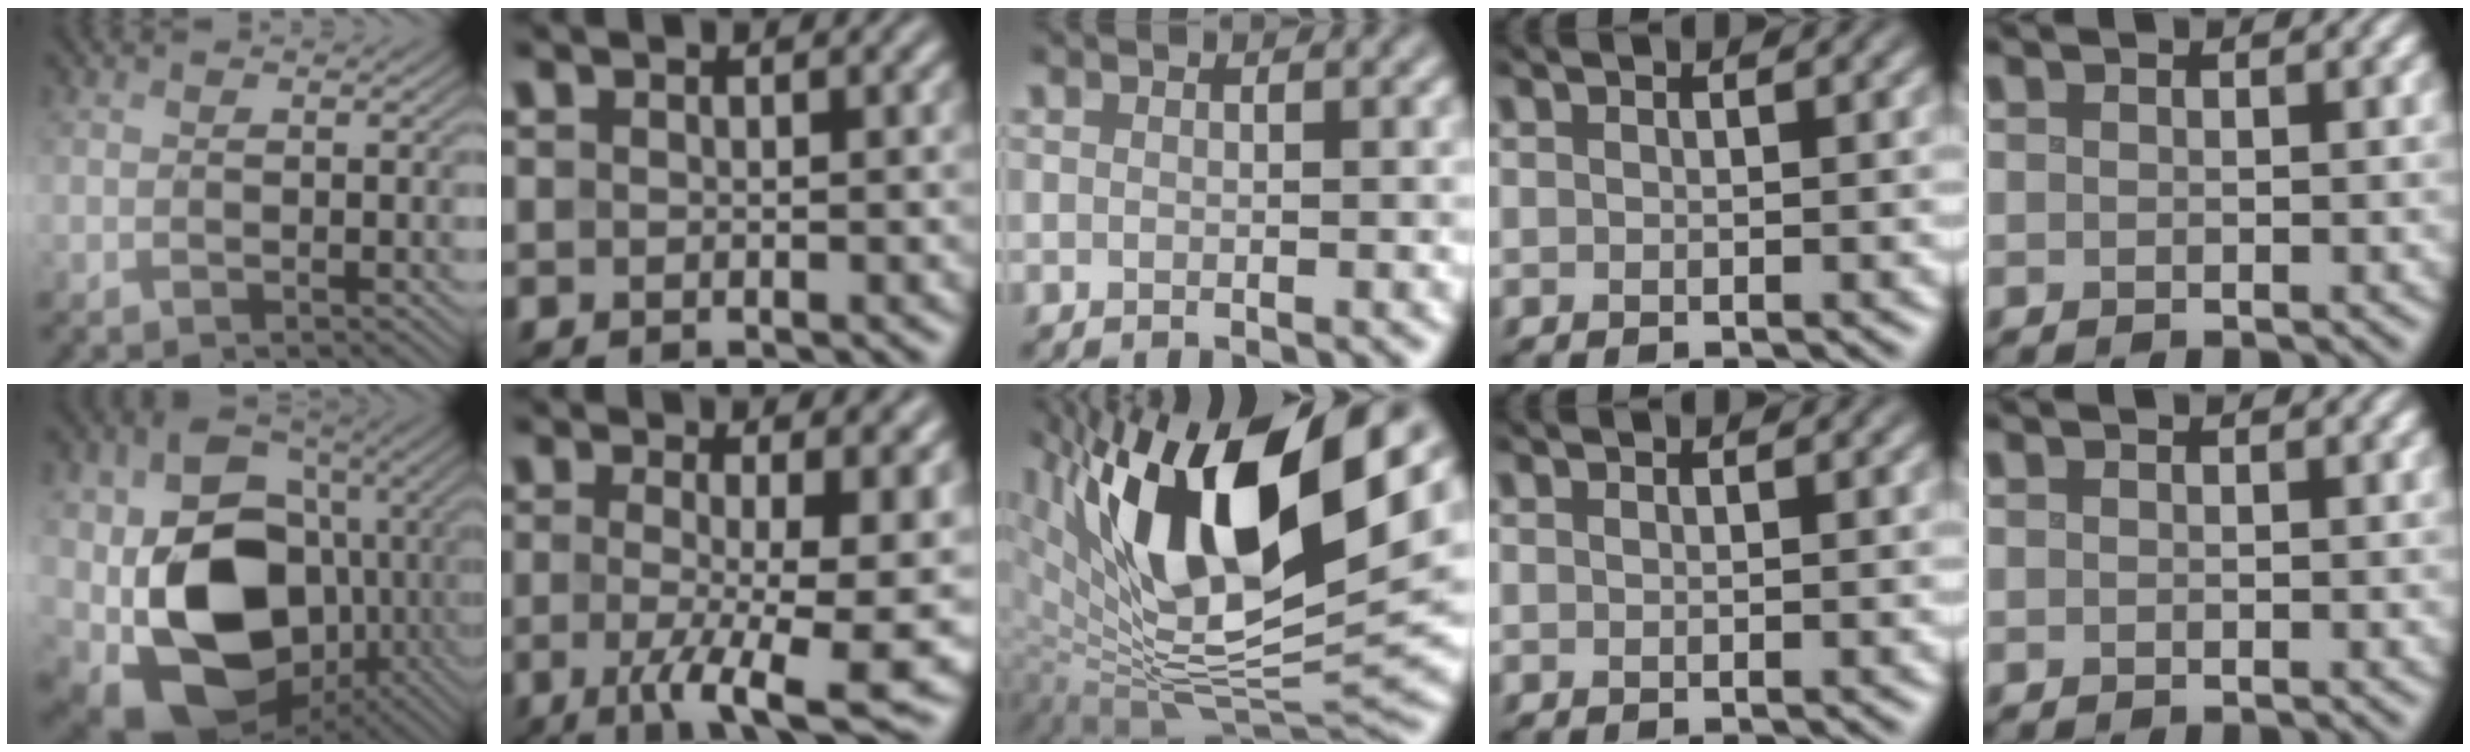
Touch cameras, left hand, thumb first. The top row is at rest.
{"thumb": {"total": 17.1, "force": [-2.6, 12.7, 11.2], "torque": [-0.219, -0.030, -0.039]}, "index": {"total": 9.5, "force": [-1.4, 2.3, 9.1], "torque": [-0.129, -0.014, -0.019]}, "middle": {"total": 16.8, "force": [6.5, 6.5, 14.0], "torque": [-0.245, -0.003, 0.114]}}